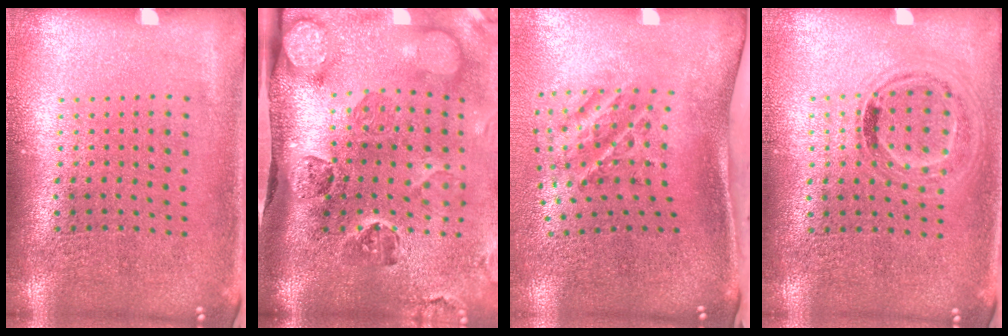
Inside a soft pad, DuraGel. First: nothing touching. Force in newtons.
{"total": 4.4, "press": 3.2, "slide": 3.1}
{"total": 2.0, "press": 1.3, "slide": 1.6}
{"total": 0.9, "press": 0.8, "slide": 0.4}